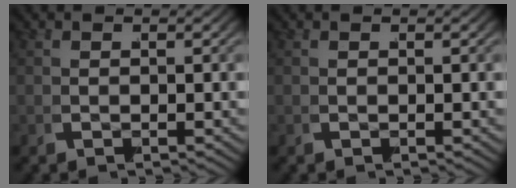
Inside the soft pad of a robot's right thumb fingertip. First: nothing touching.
{"total": 0.0}